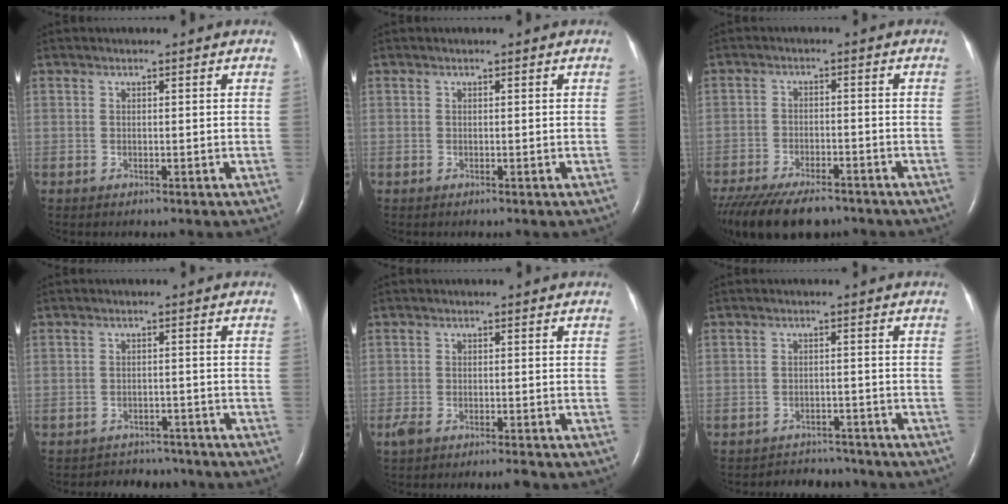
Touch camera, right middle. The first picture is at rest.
{"total": 0.0}
{"total": 15.1, "force": [-11.9, 5.1, 7.8], "torque": [-0.177, -0.030, -0.183]}
{"total": 6.3, "force": [-5.9, 2.2, -0.2], "torque": [0.005, 0.013, -0.075]}
{"total": 3.8, "force": [-2.9, 0.7, 2.4], "torque": [-0.050, -0.007, -0.050]}
{"total": 5.7, "force": [-5.4, 1.6, -0.6], "torque": [0.008, 0.011, -0.072]}